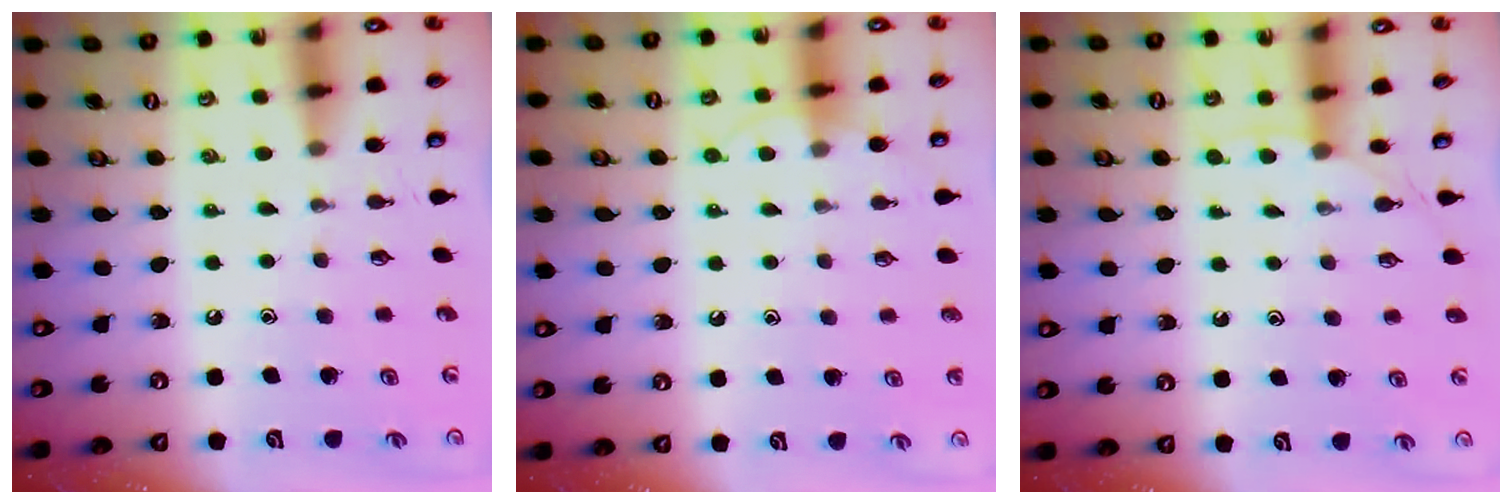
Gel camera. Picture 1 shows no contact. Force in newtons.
{"total": 4.9, "press": 4.9, "slide": 0.4}
{"total": 3.0, "press": 3.0, "slide": 0.4}